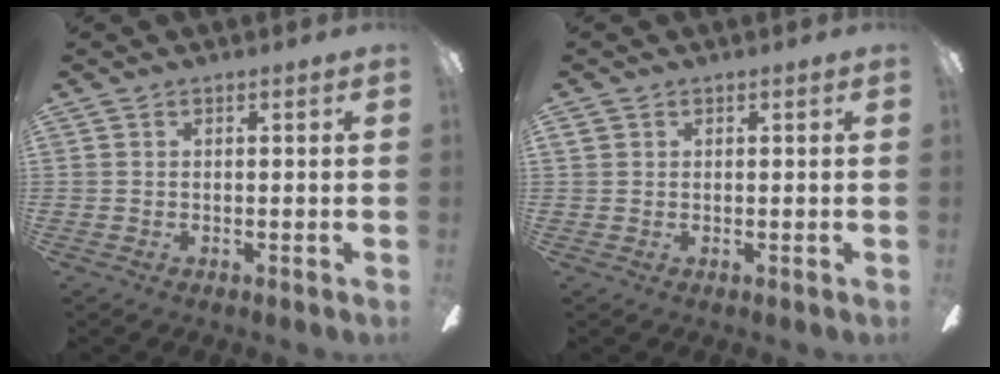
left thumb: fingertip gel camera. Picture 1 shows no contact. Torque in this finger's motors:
{"motor_torque": [-0.09, -0.20, 0.25, 0.06, 0.00]}